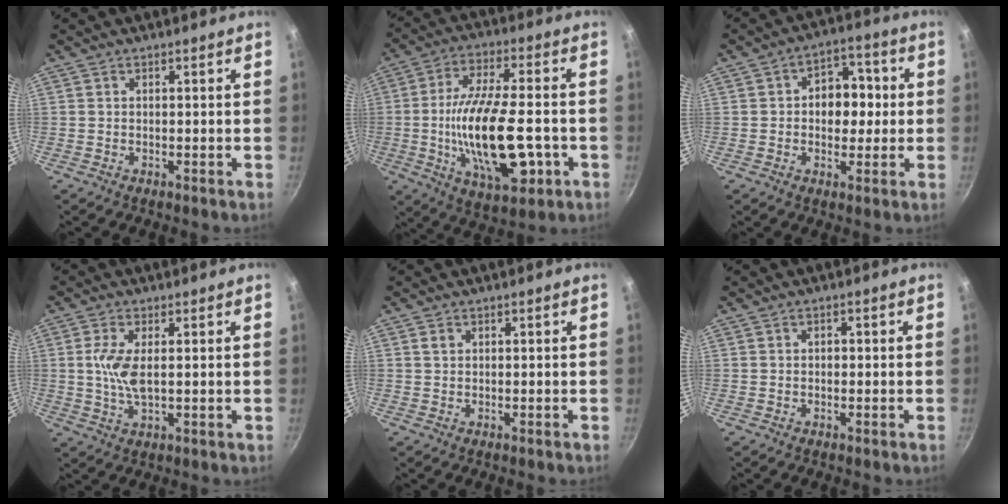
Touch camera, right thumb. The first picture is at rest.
{"total": 20.0, "force": [-4.1, 8.3, 17.7], "torque": [-0.302, 0.011, -0.066]}
{"total": 9.4, "force": [0.5, 6.9, 6.3], "torque": [-0.036, 0.017, -0.001]}
{"total": 6.2, "force": [0.9, 2.5, 5.6], "torque": [-0.119, -0.001, 0.019]}
{"total": 1.1, "force": [0.4, 0.9, 0.5], "torque": [-0.006, 0.001, 0.006]}
{"total": 1.1, "force": [0.0, 0.9, 0.7], "torque": [-0.009, 0.006, -0.001]}